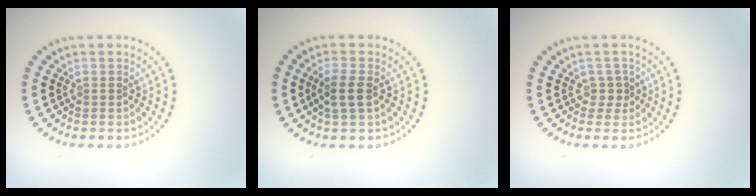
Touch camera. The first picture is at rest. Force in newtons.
{"total": 2.2, "press": 2.1, "slide": 0.6}
{"total": 1.4, "press": 1.0, "slide": 1.0}